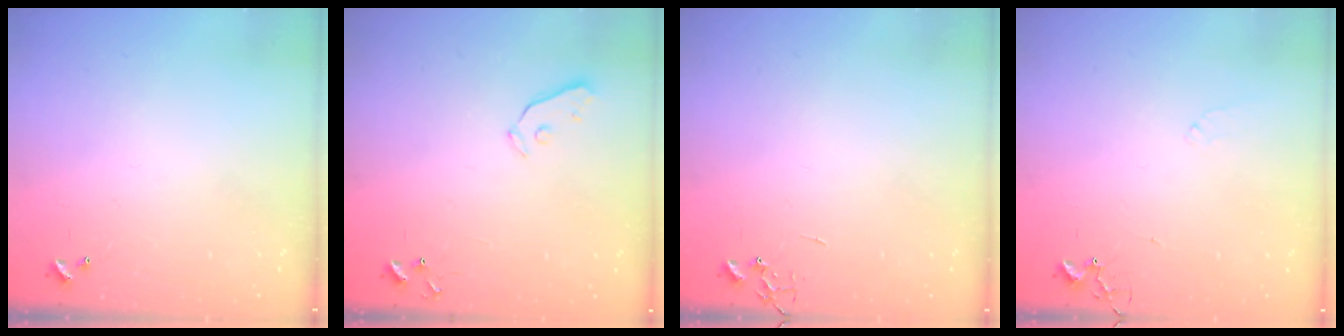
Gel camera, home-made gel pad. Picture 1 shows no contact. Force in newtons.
{"total": 3.4, "press": 3.4, "slide": 0.5}
{"total": 0.0}
{"total": 5.5, "press": 5.5, "slide": 0.8}